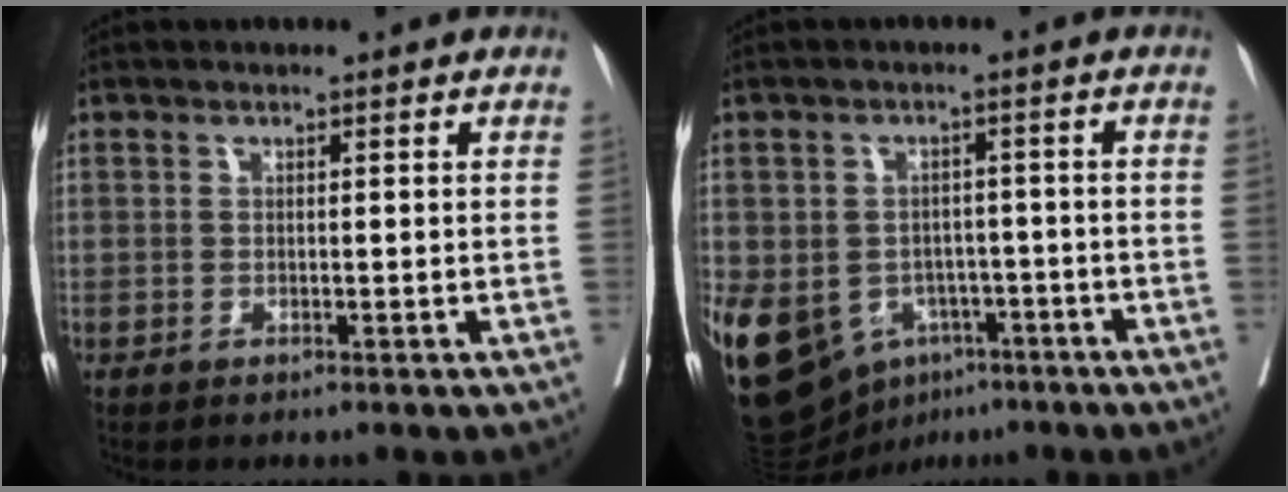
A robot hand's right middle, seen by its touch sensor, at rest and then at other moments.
{"total": 17.1, "force": [-7.4, 13.0, 8.4], "torque": [-0.200, 0.009, -0.099]}